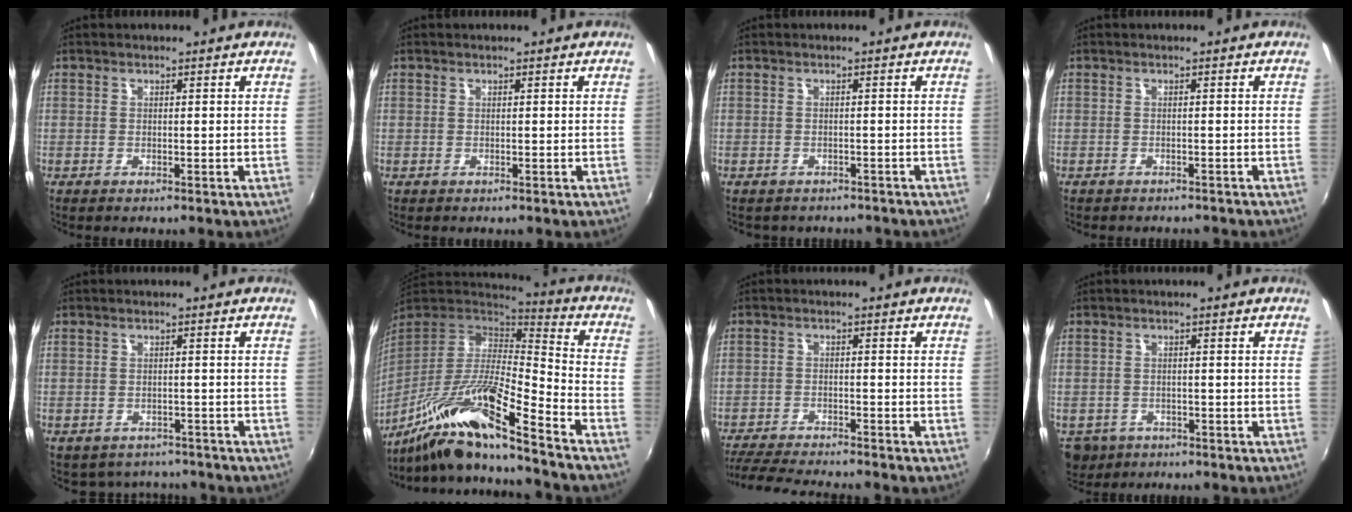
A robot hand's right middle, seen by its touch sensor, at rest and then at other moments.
{"total": 0.0}
{"total": 3.8, "force": [-3.1, 1.8, 1.1], "torque": [-0.024, -0.014, -0.038]}
{"total": 2.8, "force": [-2.5, 1.0, 0.7], "torque": [-0.018, -0.011, -0.032]}
{"total": 5.6, "force": [-4.7, 3.0, 1.0], "torque": [-0.027, -0.010, -0.060]}
{"total": 16.8, "force": [-11.6, 1.0, 12.2], "torque": [-0.220, -0.020, -0.230]}
{"total": 9.3, "force": [-8.6, 0.4, 3.4], "torque": [-0.089, -0.020, -0.146]}
{"total": 6.2, "force": [-3.4, 4.6, 2.4], "torque": [-0.063, -0.015, -0.050]}